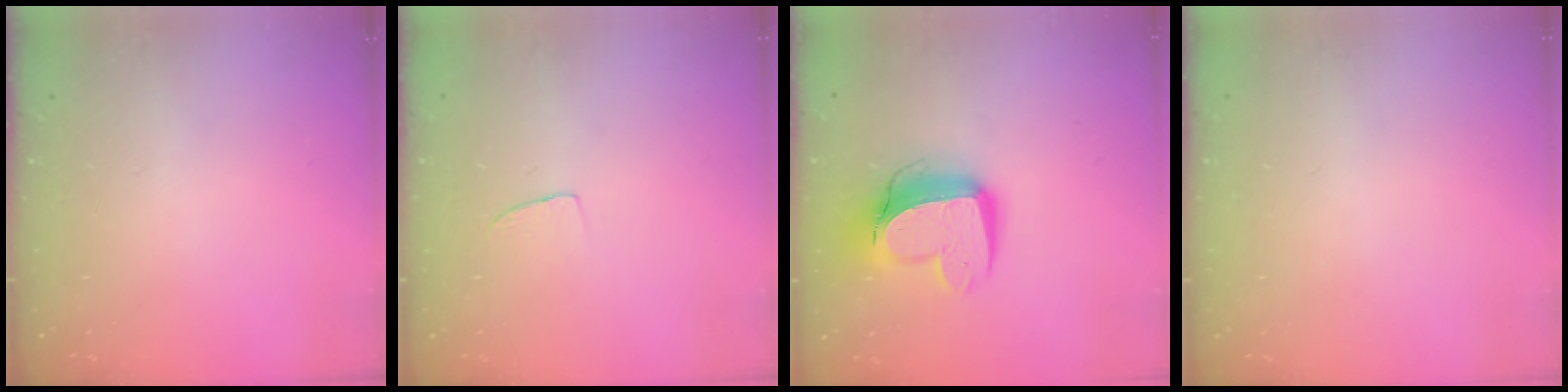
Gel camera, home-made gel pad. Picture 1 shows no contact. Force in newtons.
{"total": 3.2, "press": 3.2, "slide": 0.2}
{"total": 13.6, "press": 13.5, "slide": 1.4}
{"total": 0.0}